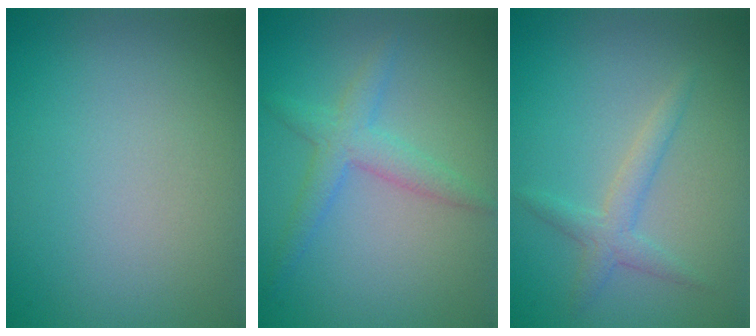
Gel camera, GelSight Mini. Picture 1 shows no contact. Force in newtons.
{"total": 2.7, "press": 2.7, "slide": 0.0}
{"total": 2.0, "press": 2.0, "slide": 0.0}